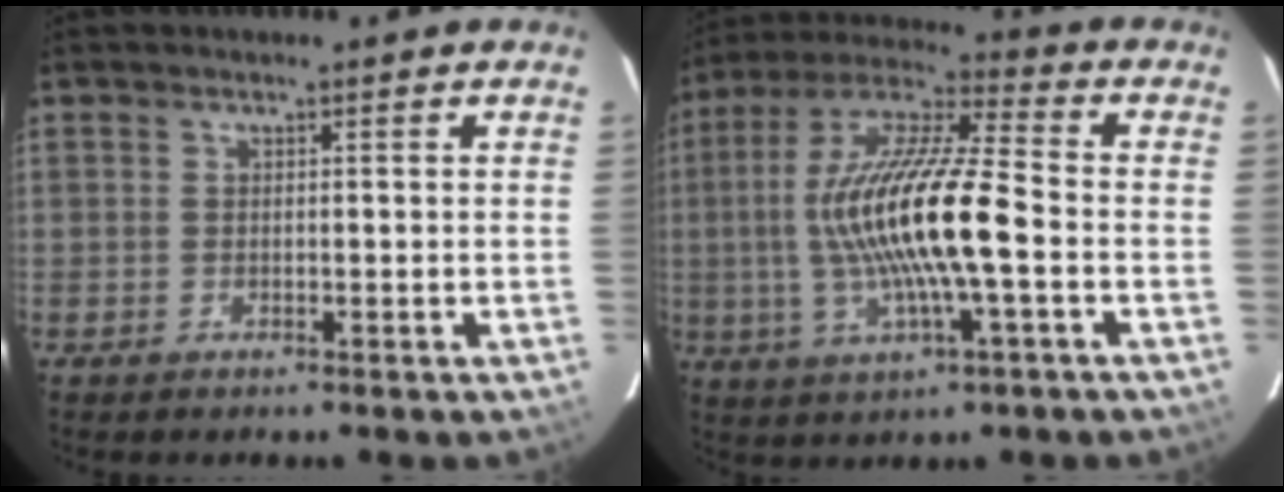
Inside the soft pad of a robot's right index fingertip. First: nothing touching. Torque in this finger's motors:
{"motor_torque": [1.42, -0.72, 1.05, 0.21]}